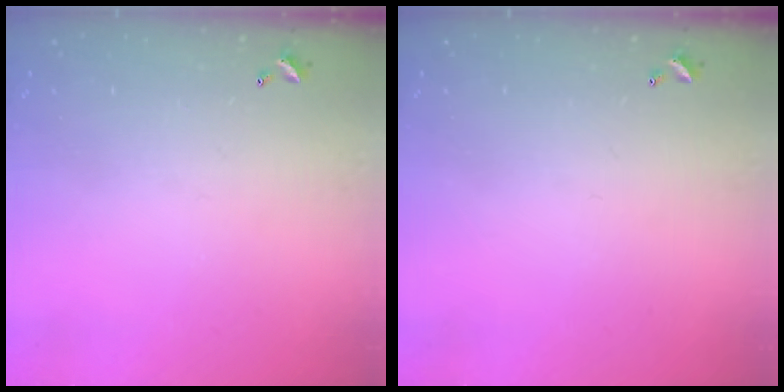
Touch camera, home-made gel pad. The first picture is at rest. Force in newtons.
{"total": 0.0}